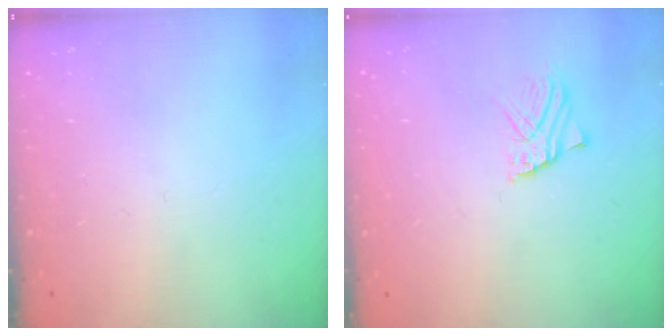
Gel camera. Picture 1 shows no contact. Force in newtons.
{"total": 2.1, "press": 2.1, "slide": 0.0}